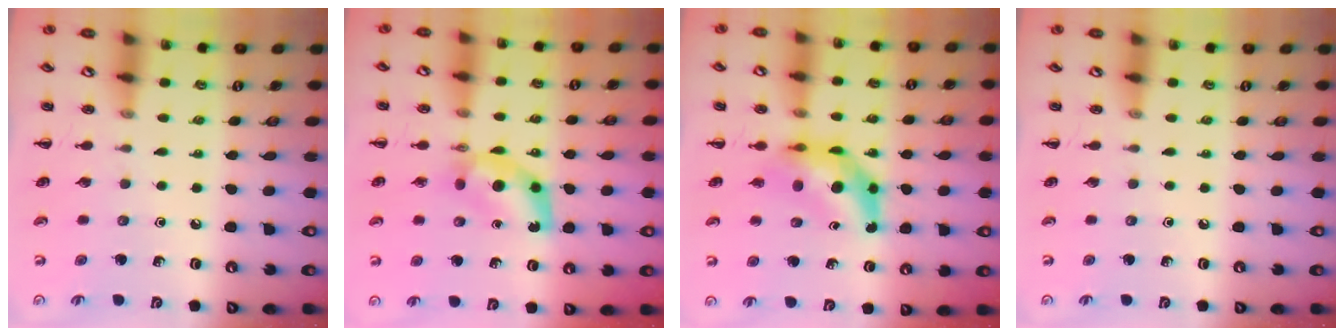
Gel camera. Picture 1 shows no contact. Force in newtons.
{"total": 7.4, "press": 7.4, "slide": 0.8}
{"total": 7.5, "press": 7.3, "slide": 1.9}
{"total": 0.0}